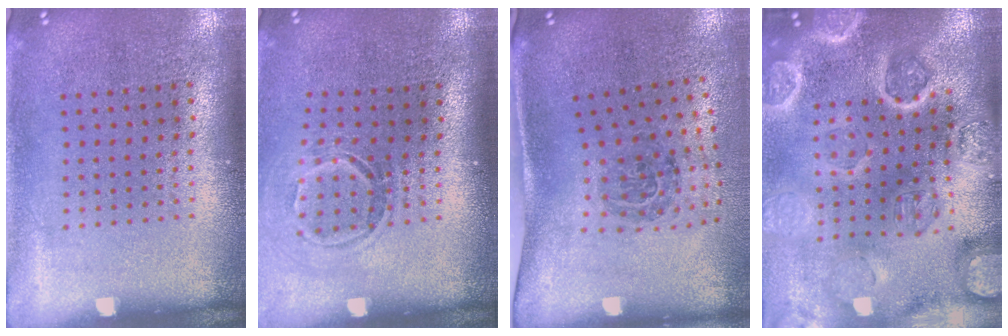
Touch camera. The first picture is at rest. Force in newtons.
{"total": 1.6, "press": 1.1, "slide": 1.2}
{"total": 1.8, "press": 1.2, "slide": 1.3}
{"total": 4.6, "press": 4.1, "slide": 2.0}